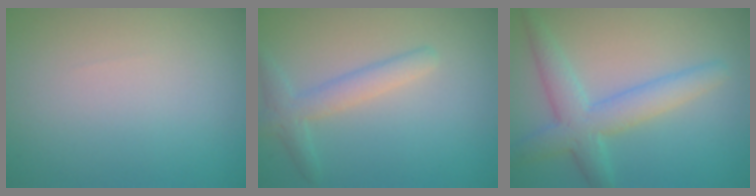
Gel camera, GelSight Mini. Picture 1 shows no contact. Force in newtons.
{"total": 2.5, "press": 2.5, "slide": 0.1}
{"total": 4.6, "press": 4.6, "slide": 0.2}